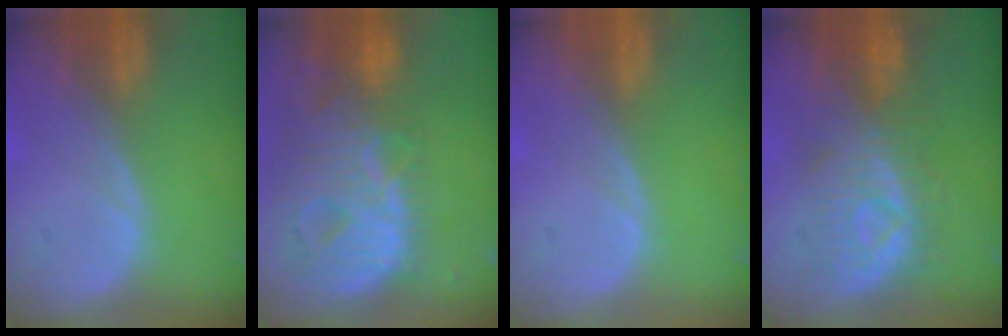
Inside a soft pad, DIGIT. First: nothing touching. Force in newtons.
{"total": 13.4, "press": 11.4, "slide": 7.0}
{"total": 0.0}
{"total": 8.5, "press": 8.4, "slide": 0.9}